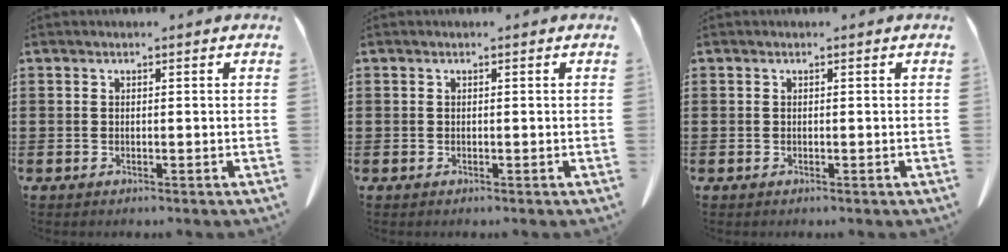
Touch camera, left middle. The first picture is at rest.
{"total": 0.0}
{"total": 0.0}